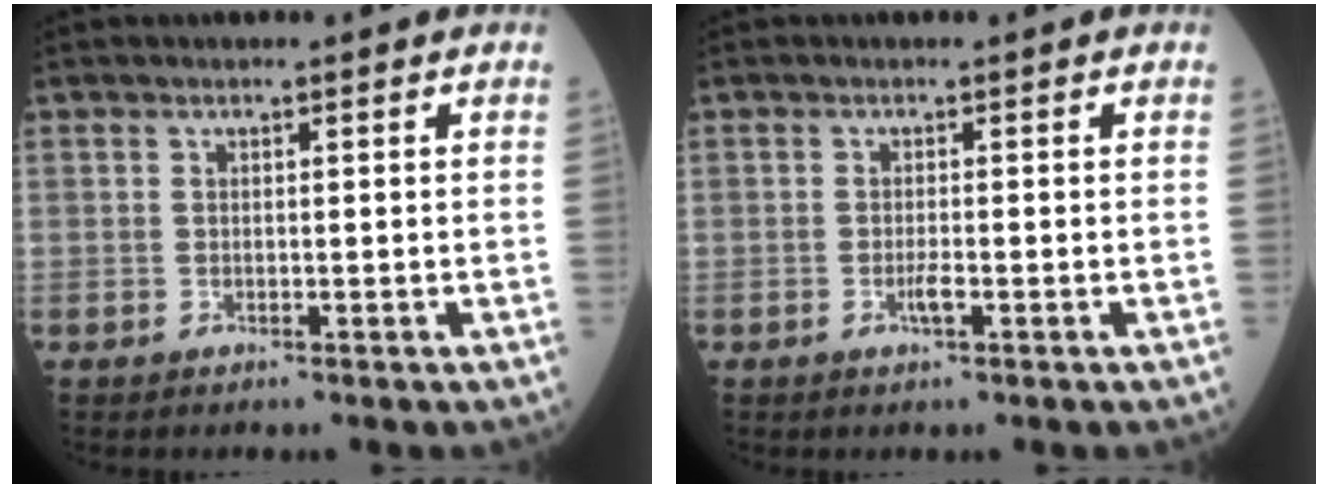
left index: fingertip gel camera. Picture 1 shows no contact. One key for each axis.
{"total": 1.2, "fx": -0.6, "fy": 0.1, "fz": 1.0, "tx": -0.023, "ty": -0.006, "tz": -0.009}